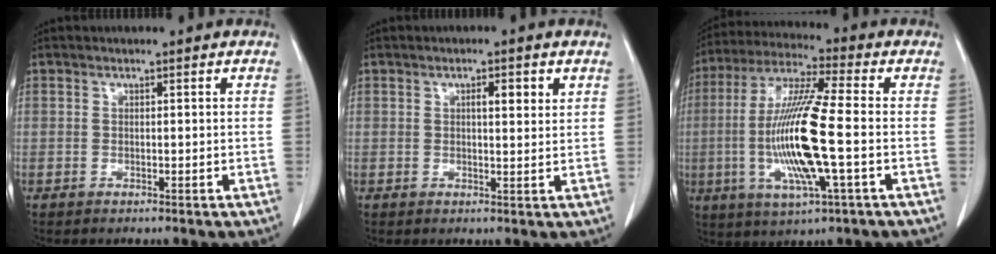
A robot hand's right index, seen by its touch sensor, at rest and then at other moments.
{"total": 2.9, "force": [1.3, 0.7, 2.6], "torque": [-0.040, -0.002, 0.016]}
{"total": 16.0, "force": [-2.5, 1.1, 15.7], "torque": [-0.325, -0.008, -0.049]}